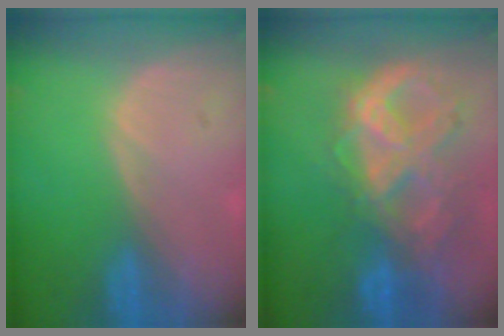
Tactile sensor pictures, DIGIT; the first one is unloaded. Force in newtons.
{"total": 10.5, "press": 8.8, "slide": 5.7}